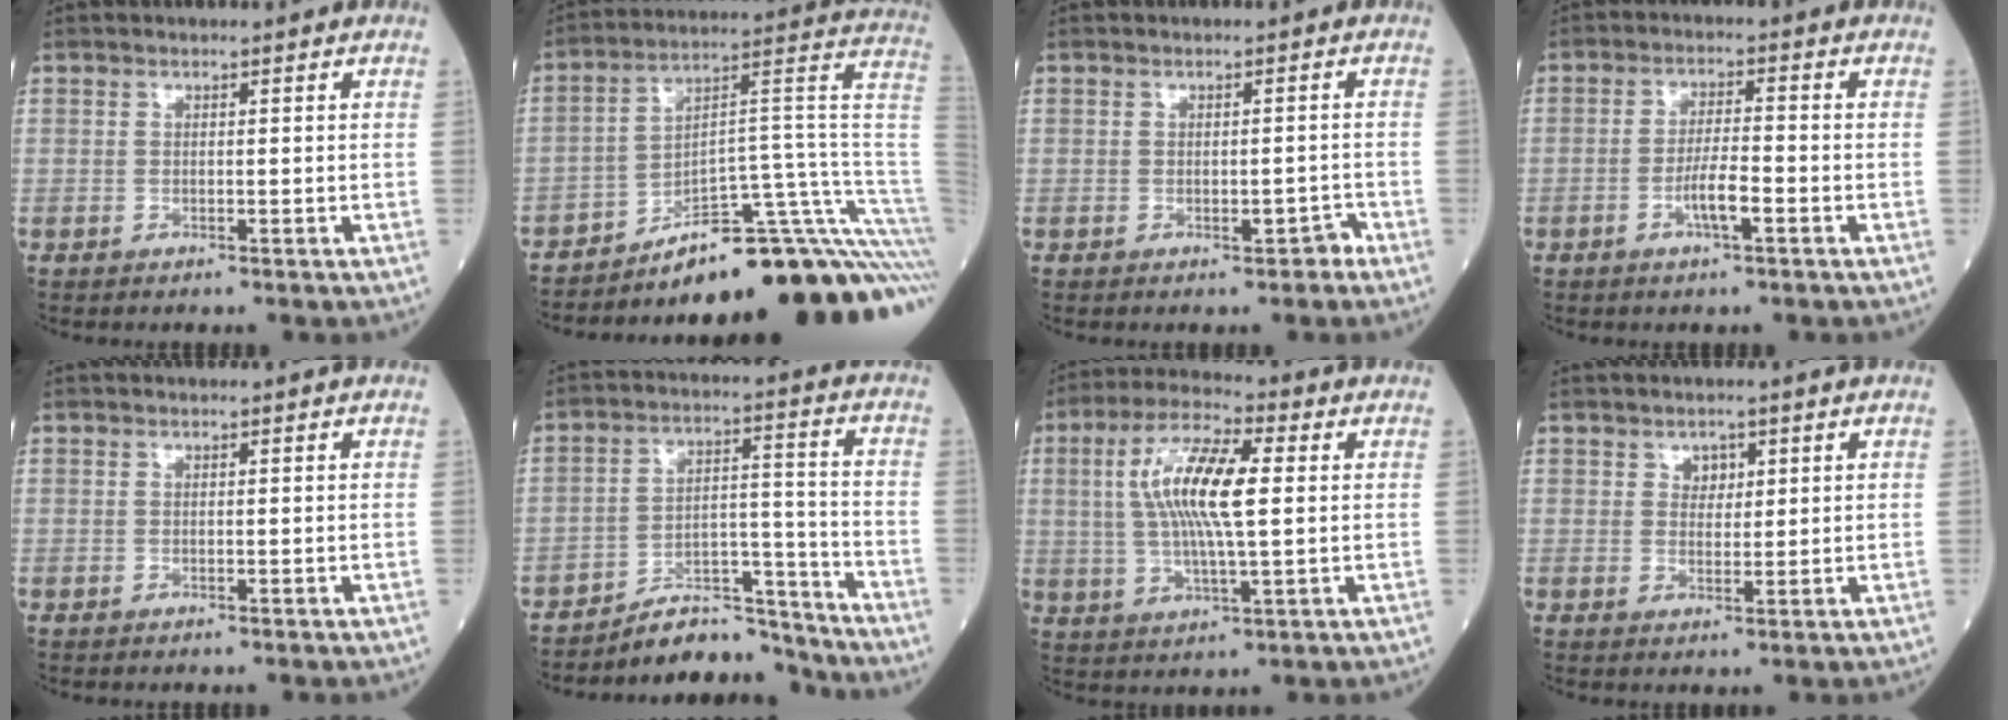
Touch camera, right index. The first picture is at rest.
{"total": 23.1, "force": [-19.3, 0.5, 12.6], "torque": [-0.065, 0.053, -0.273]}
{"total": 1.9, "force": [-1.1, 0.9, 1.2], "torque": [-0.010, 0.003, -0.012]}
{"total": 4.4, "force": [-1.8, 0.6, 3.9], "torque": [-0.075, 0.000, -0.037]}
{"total": 0.0}
{"total": 9.2, "force": [-9.0, 1.6, 0.4], "torque": [0.005, 0.058, -0.153]}
{"total": 12.0, "force": [1.8, 2.5, 11.6], "torque": [-0.233, 0.013, 0.033]}
{"total": 2.2, "force": [1.1, 1.6, 1.1], "torque": [-0.013, 0.000, 0.018]}